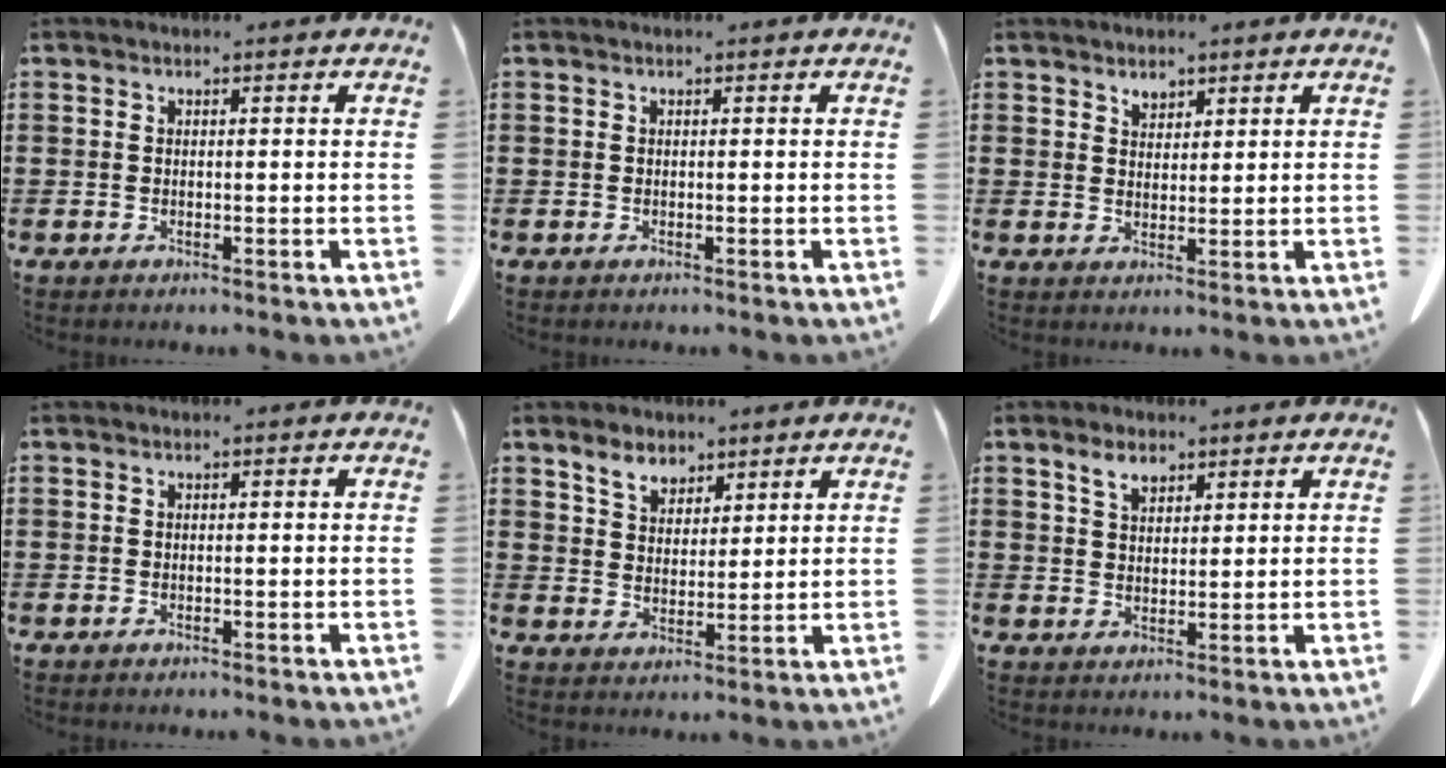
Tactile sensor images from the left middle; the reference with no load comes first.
{"total": 0.0}
{"total": 1.9, "force": [1.7, 0.8, 0.5], "torque": [-0.005, -0.006, 0.033]}
{"total": 0.0}
{"total": 4.7, "force": [3.7, 2.7, 1.3], "torque": [-0.040, 0.006, 0.069]}
{"total": 3.7, "force": [2.5, 1.9, 2.0], "torque": [-0.040, 0.004, 0.043]}